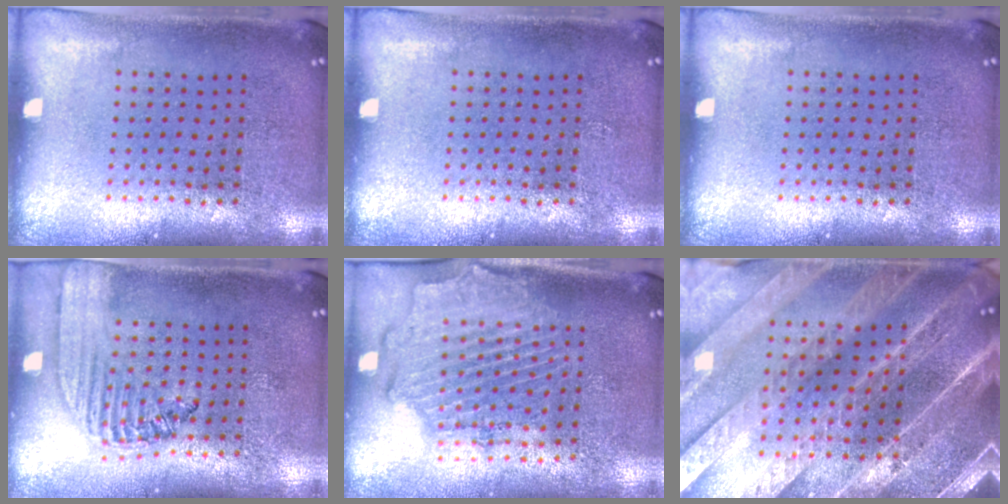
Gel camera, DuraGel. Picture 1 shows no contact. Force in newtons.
{"total": 0.0}
{"total": 0.0}
{"total": 1.5, "press": 1.4, "slide": 0.5}
{"total": 1.9, "press": 1.7, "slide": 0.8}
{"total": 5.2, "press": 4.4, "slide": 2.6}